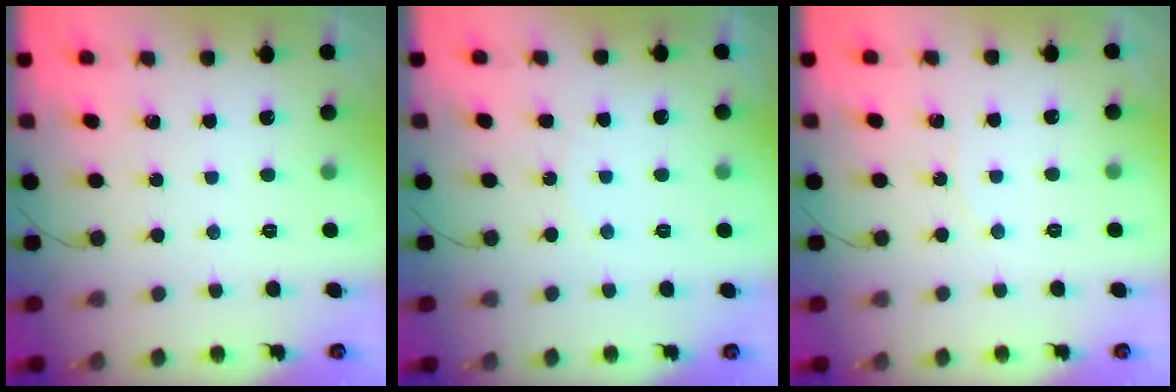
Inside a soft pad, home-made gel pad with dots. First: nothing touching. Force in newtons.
{"total": 4.2, "press": 4.2, "slide": 0.4}
{"total": 3.6, "press": 2.9, "slide": 2.2}